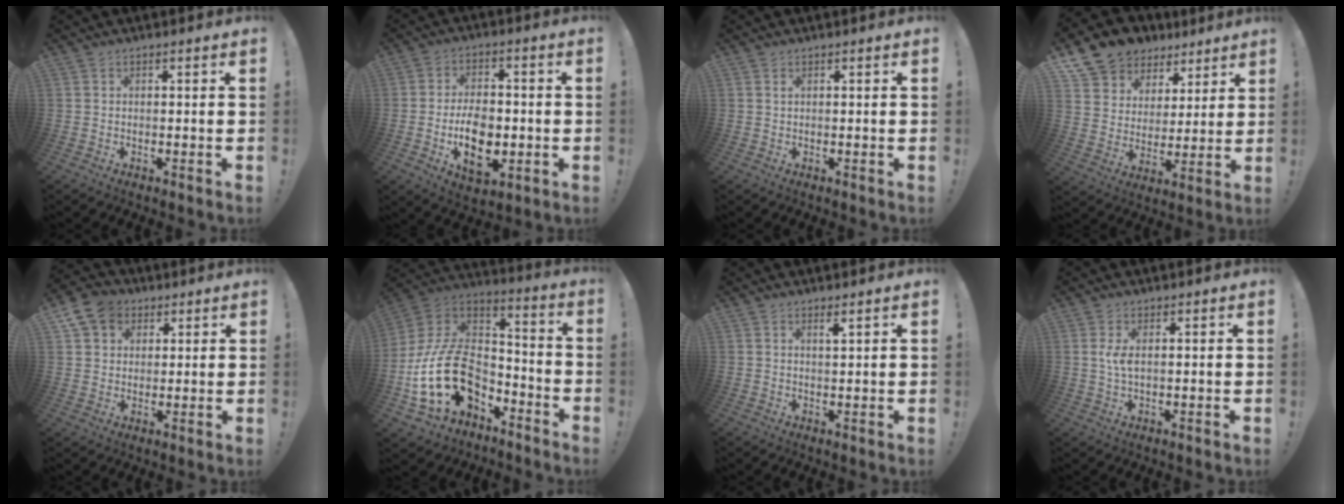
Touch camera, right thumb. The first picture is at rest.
{"total": 13.0, "force": [-3.1, 8.3, 9.5], "torque": [-0.151, 0.001, -0.058]}
{"total": 0.6, "force": [0.3, 0.2, 0.5], "torque": [-0.005, 0.001, 0.004]}
{"total": 11.7, "force": [8.3, 7.8, 2.4], "torque": [-0.041, -0.060, 0.163]}
{"total": 9.5, "force": [4.4, 7.6, 3.6], "torque": [-0.058, -0.017, 0.089]}
{"total": 22.0, "force": [-7.8, 14.8, 14.3], "torque": [-0.278, 0.041, -0.124]}
{"total": 1.9, "force": [1.4, 0.0, 1.3], "torque": [-0.013, -0.008, 0.019]}
{"total": 3.6, "force": [0.8, 1.2, 3.3], "torque": [-0.062, 0.001, 0.013]}